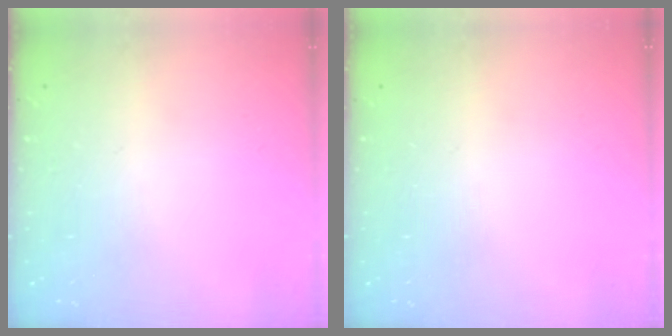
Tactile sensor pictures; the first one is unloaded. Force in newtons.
{"total": 0.0}